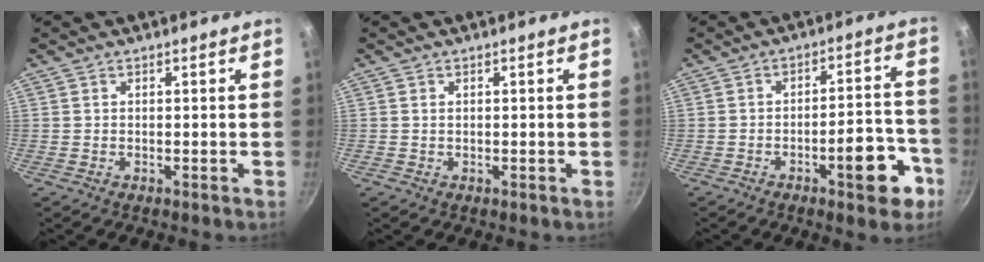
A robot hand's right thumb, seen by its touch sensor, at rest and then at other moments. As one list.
[{"total": 0.6, "force": [0.2, 0.5, 0.3], "torque": [-0.003, 0.001, 0.003]}, {"total": 11.1, "force": [-5.3, 4.0, 8.9], "torque": [-0.086, 0.046, -0.066]}]